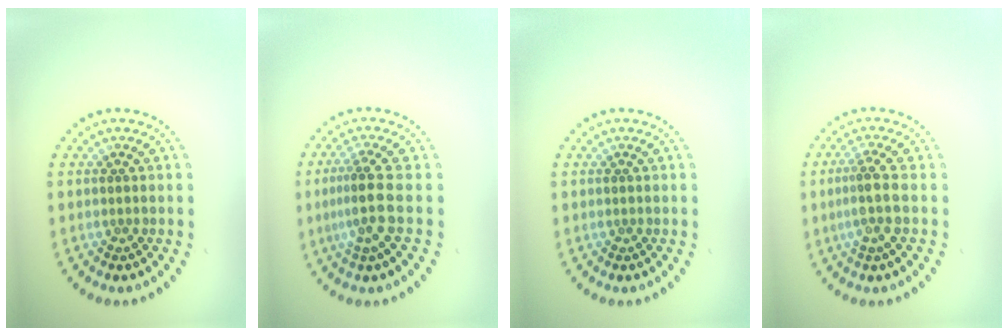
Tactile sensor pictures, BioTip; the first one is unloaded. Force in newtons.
{"total": 3.1, "press": 2.4, "slide": 1.9}
{"total": 0.0}
{"total": 2.6, "press": 2.0, "slide": 1.6}